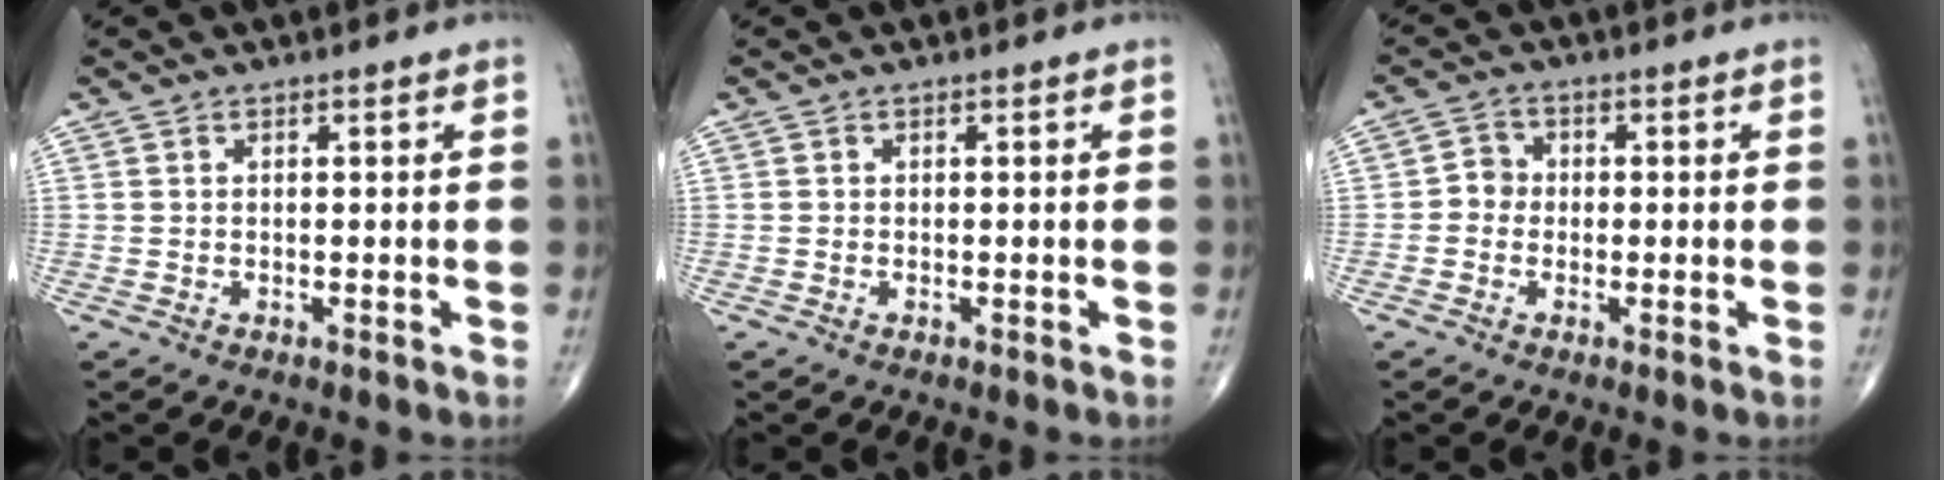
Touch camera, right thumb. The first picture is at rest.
{"total": 0.0}
{"total": 3.0, "force": [-0.6, 2.7, 1.1], "torque": [0.001, 0.009, -0.020]}